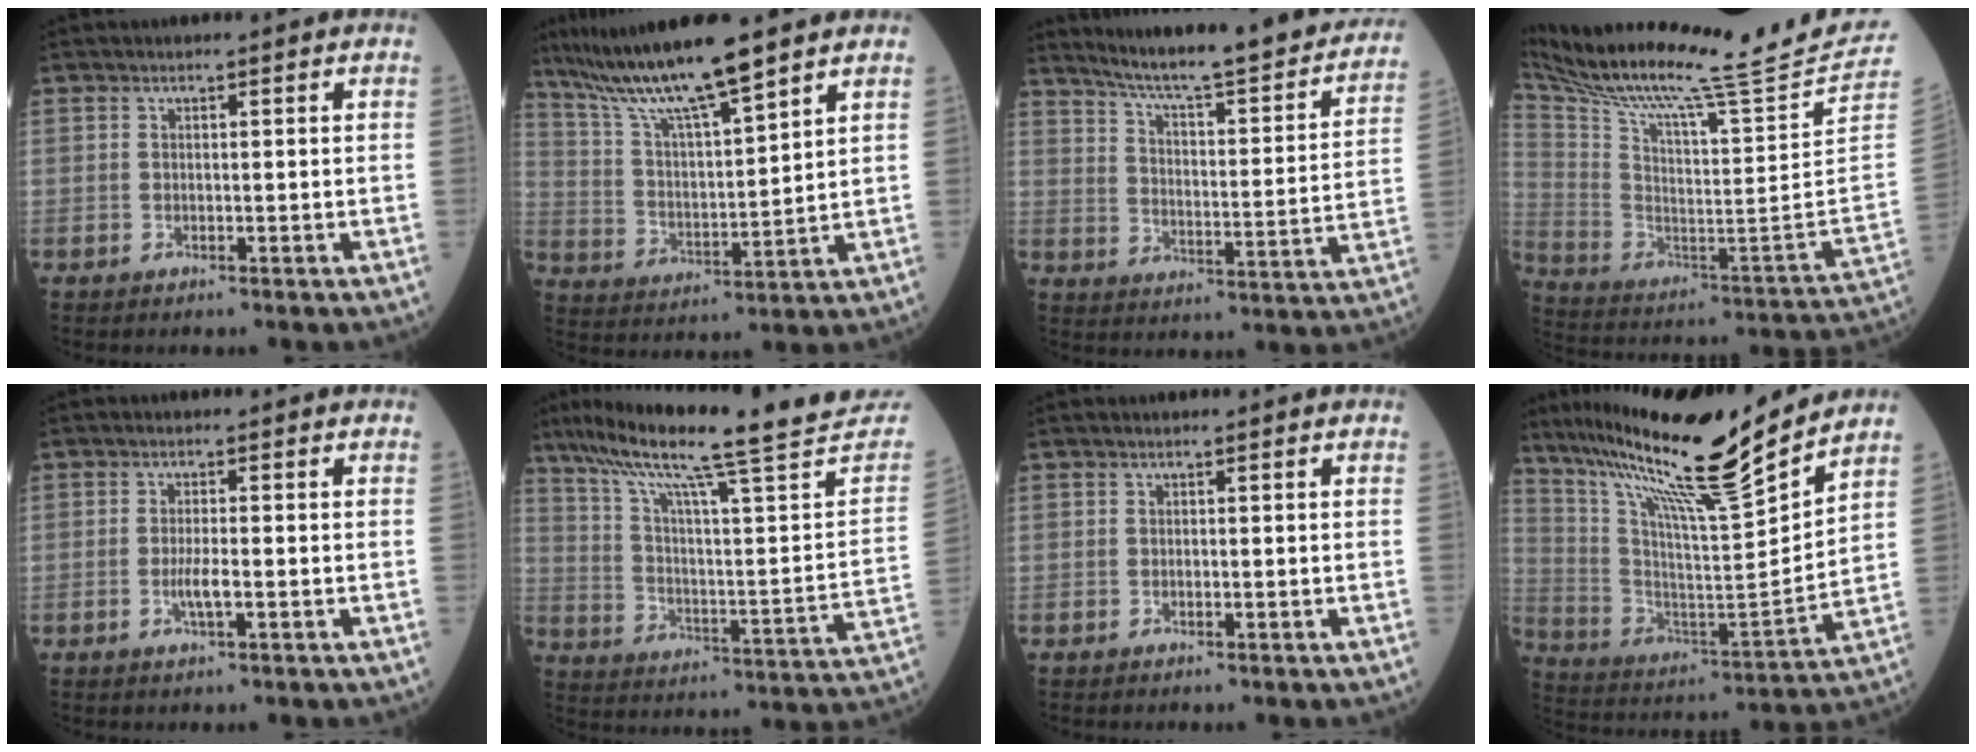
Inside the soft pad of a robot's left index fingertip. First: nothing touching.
{"total": 13.0, "force": [10.6, -0.1, 7.6], "torque": [-0.152, 0.002, 0.199]}
{"total": 27.1, "force": [23.6, 2.5, 13.2], "torque": [-0.193, -0.058, 0.304]}
{"total": 29.5, "force": [25.5, -1.8, 14.7], "torque": [-0.270, -0.107, 0.385]}
{"total": 2.6, "force": [-0.9, 0.2, 2.4], "torque": [-0.051, -0.006, -0.017]}
{"total": 28.8, "force": [24.0, 0.6, 16.0], "torque": [-0.262, -0.059, 0.323]}
{"total": 0.0}
{"total": 22.1, "force": [18.2, -0.4, 12.5], "torque": [-0.221, -0.025, 0.304]}